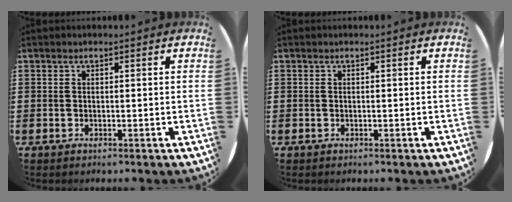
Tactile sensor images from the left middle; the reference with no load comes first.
{"total": 0.0}